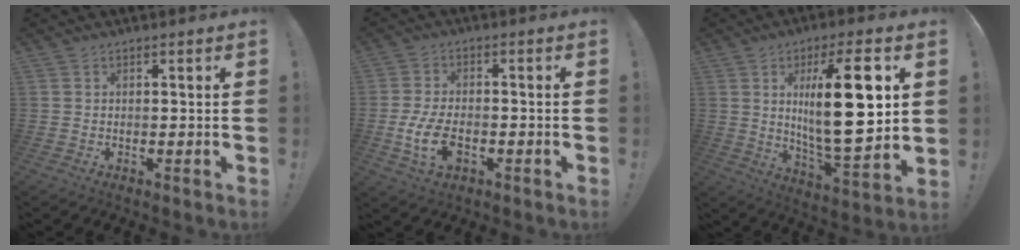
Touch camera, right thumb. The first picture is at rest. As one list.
[{"total": 9.9, "force": [-3.1, 5.9, 7.4], "torque": [-0.139, 0.001, -0.049]}, {"total": 22.0, "force": [4.6, 6.4, 20.6], "torque": [-0.337, -0.024, 0.058]}]